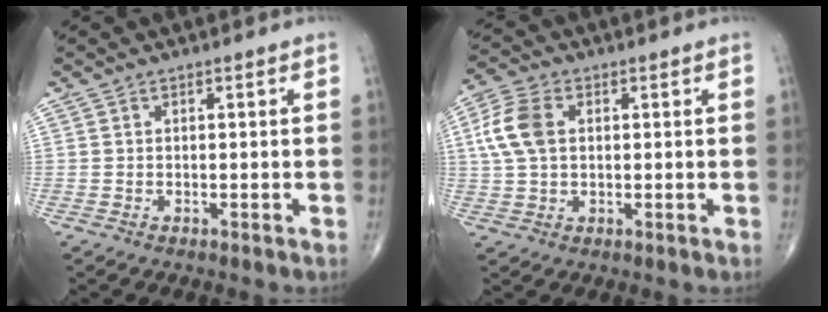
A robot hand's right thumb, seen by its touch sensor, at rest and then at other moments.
{"total": 8.3, "force": [1.5, 5.4, 6.1], "torque": [-0.139, 0.012, 0.029]}